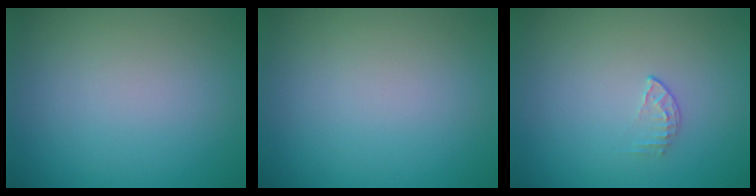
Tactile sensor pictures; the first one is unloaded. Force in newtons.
{"total": 0.0}
{"total": 0.8, "press": 0.6, "slide": 0.6}